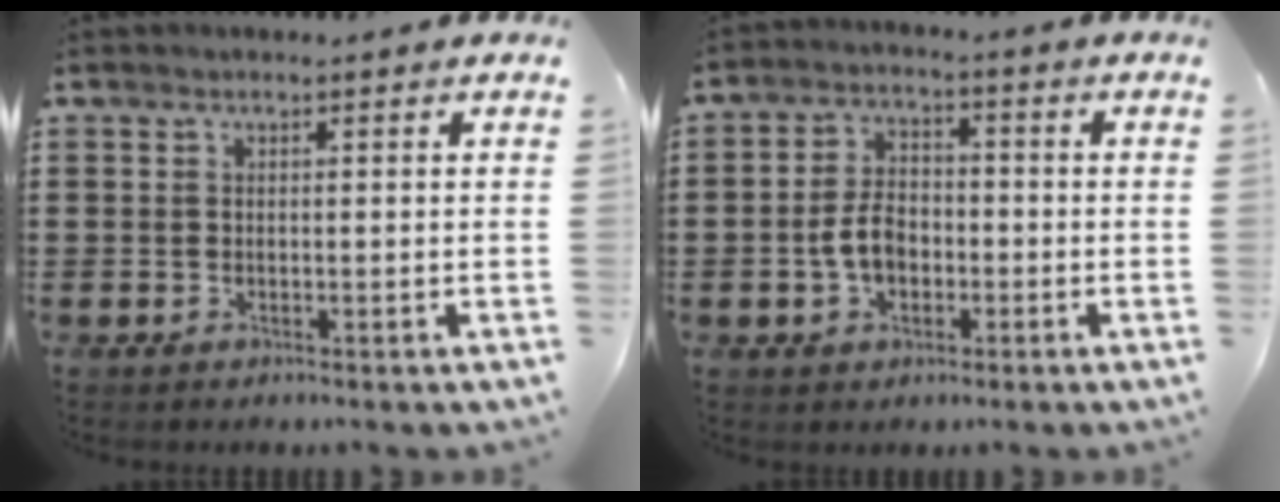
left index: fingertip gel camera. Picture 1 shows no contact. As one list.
[{"total": 5.6, "force": [-1.4, 3.6, 4.1], "torque": [-0.095, 0.004, -0.032]}]